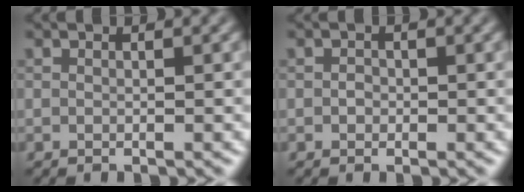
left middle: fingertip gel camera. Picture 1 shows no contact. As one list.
[{"total": 0.8, "force": [-0.1, 0.7, 0.3], "torque": [-0.003, -0.002, -0.005]}]